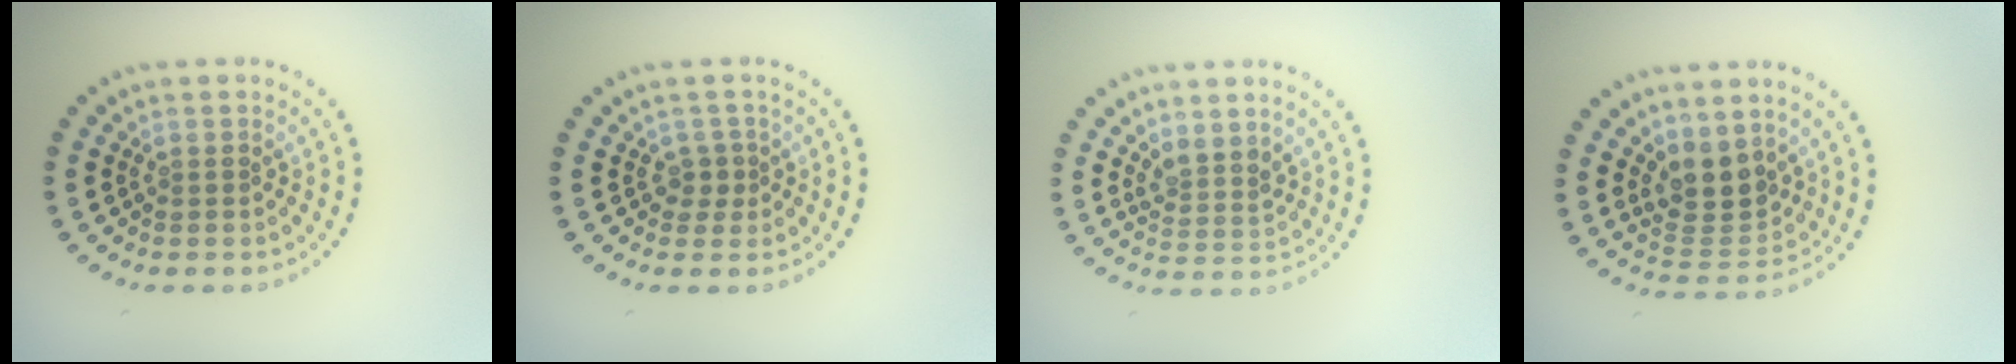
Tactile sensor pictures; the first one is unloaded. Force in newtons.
{"total": 1.2, "press": 1.0, "slide": 0.6}
{"total": 2.1, "press": 1.7, "slide": 1.3}
{"total": 3.8, "press": 3.3, "slide": 1.8}